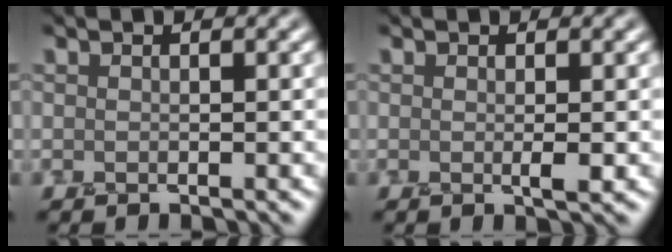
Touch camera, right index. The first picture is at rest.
{"total": 1.1, "force": [0.0, 0.1, 1.1], "torque": [-0.017, -0.003, -0.002]}